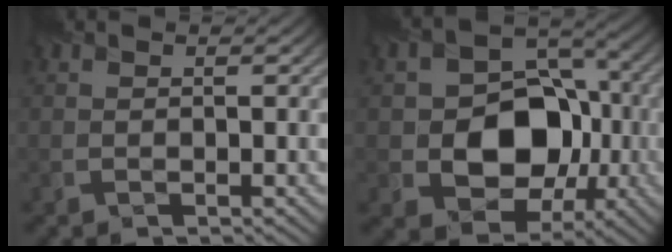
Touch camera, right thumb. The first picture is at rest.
{"total": 12.8, "force": [-2.0, 9.8, 8.0], "torque": [-0.125, -0.009, -0.039]}